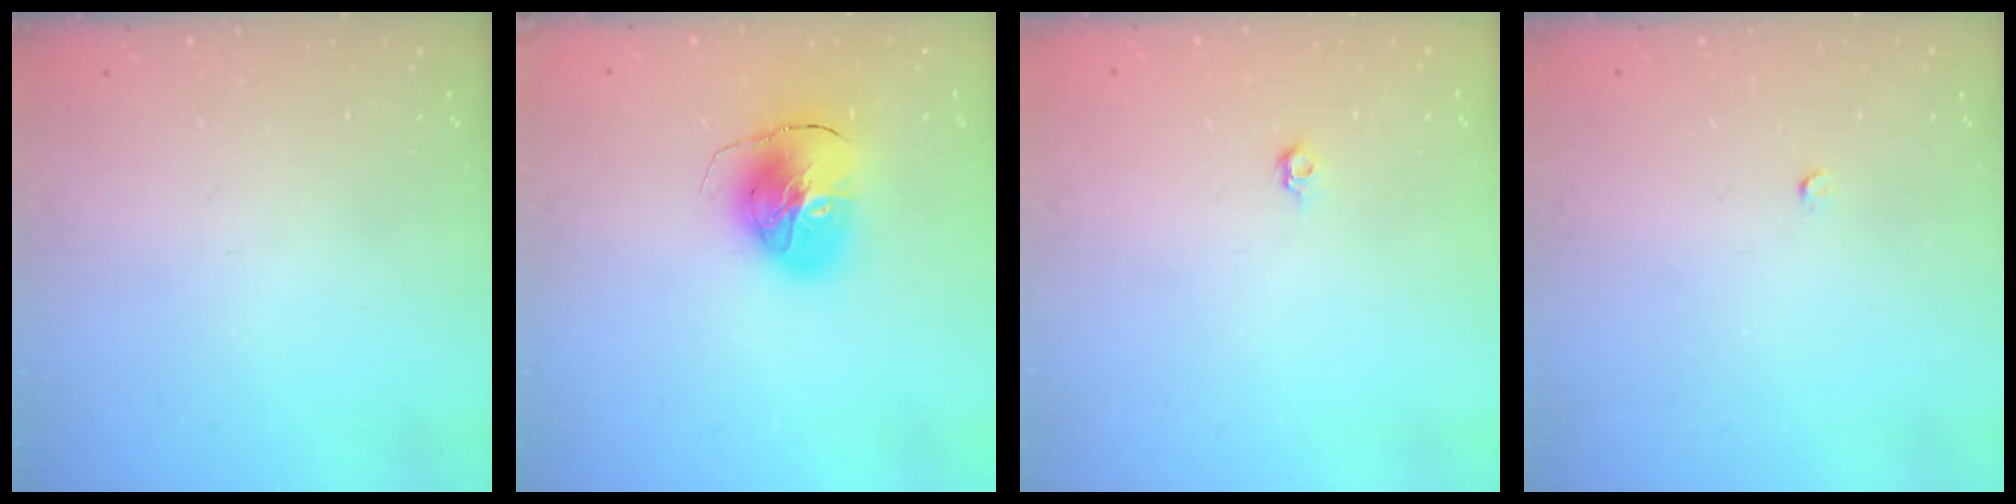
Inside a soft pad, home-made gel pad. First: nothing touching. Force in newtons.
{"total": 11.3, "press": 11.2, "slide": 1.4}
{"total": 3.9, "press": 3.8, "slide": 0.8}
{"total": 2.0, "press": 2.0, "slide": 0.3}